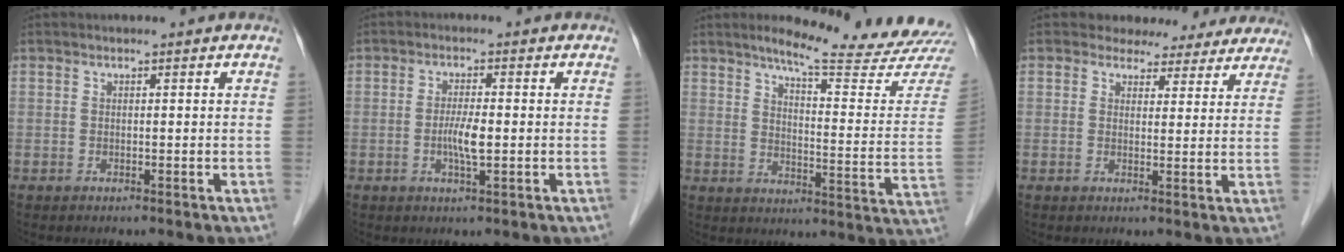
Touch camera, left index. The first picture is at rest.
{"total": 3.5, "force": [-0.6, 0.4, 3.4], "torque": [-0.071, -0.003, -0.012]}
{"total": 19.4, "force": [17.7, -0.8, 7.7], "torque": [-0.112, -0.098, 0.215]}
{"total": 10.4, "force": [9.3, 4.5, 1.4], "torque": [0.015, 0.001, 0.083]}